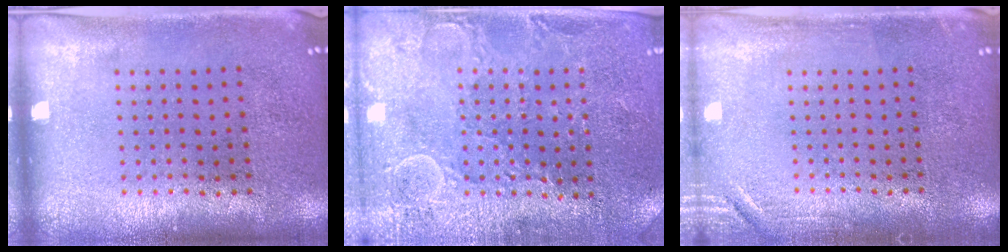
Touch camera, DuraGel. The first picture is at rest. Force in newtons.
{"total": 2.9, "press": 2.8, "slide": 0.4}
{"total": 1.7, "press": 1.7, "slide": 0.2}